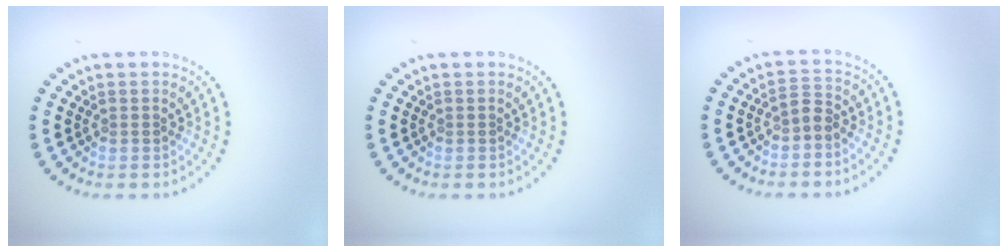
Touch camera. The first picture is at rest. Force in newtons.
{"total": 0.0}
{"total": 1.5, "press": 1.3, "slide": 0.8}